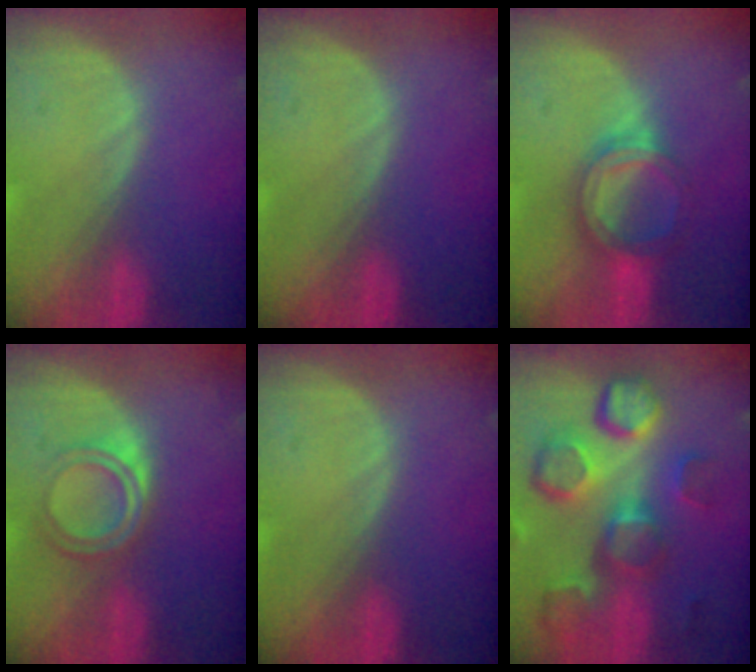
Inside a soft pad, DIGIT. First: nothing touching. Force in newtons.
{"total": 0.0}
{"total": 5.9, "press": 5.5, "slide": 2.0}
{"total": 4.4, "press": 4.4, "slide": 0.2}
{"total": 0.0}
{"total": 12.9, "press": 11.2, "slide": 6.4}